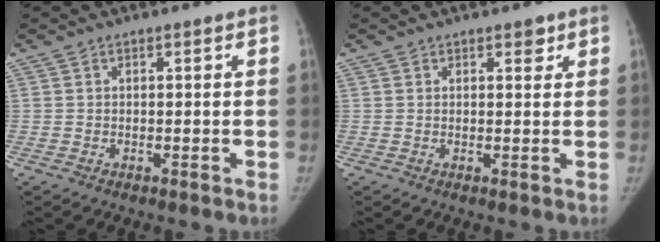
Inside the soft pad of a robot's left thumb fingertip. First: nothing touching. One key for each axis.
{"total": 1.6, "fx": 1.1, "fy": 0.9, "fz": 0.8, "tx": 0.003, "ty": -0.005, "tz": 0.011}